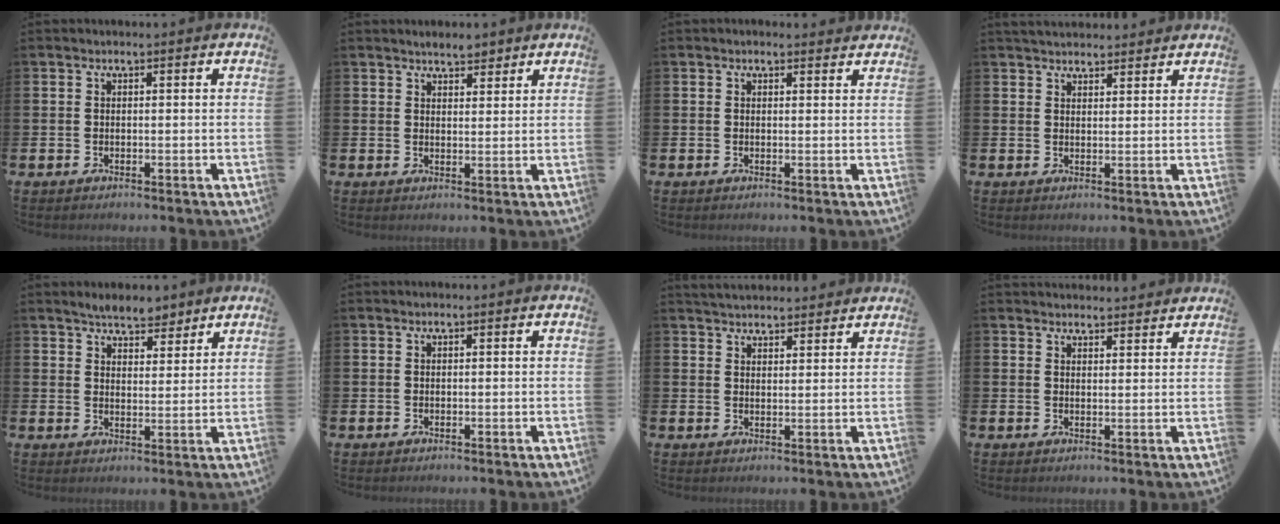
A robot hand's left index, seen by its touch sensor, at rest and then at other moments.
{"total": 3.0, "force": [2.9, 0.9, 0.3], "torque": [-0.003, -0.008, 0.053]}
{"total": 0.9, "force": [0.8, 0.3, 0.0], "torque": [0.005, 0.001, 0.014]}
{"total": 3.1, "force": [3.0, 0.7, 0.1], "torque": [0.002, -0.015, 0.053]}
{"total": 5.6, "force": [5.3, 1.7, 1.1], "torque": [-0.020, -0.022, 0.093]}
{"total": 0.0}
{"total": 3.7, "force": [3.6, 0.6, 0.1], "torque": [-0.007, -0.017, 0.068]}
{"total": 2.7, "force": [2.7, 0.4, -0.1], "torque": [-0.002, -0.013, 0.049]}